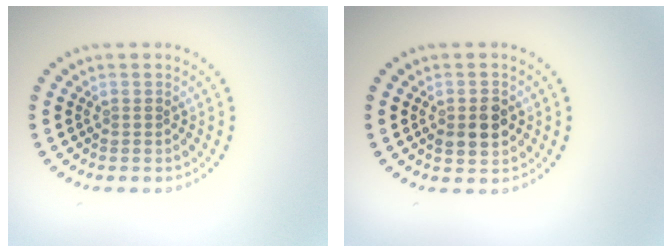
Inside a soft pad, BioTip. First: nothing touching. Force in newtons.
{"total": 3.0, "press": 3.0, "slide": 0.2}